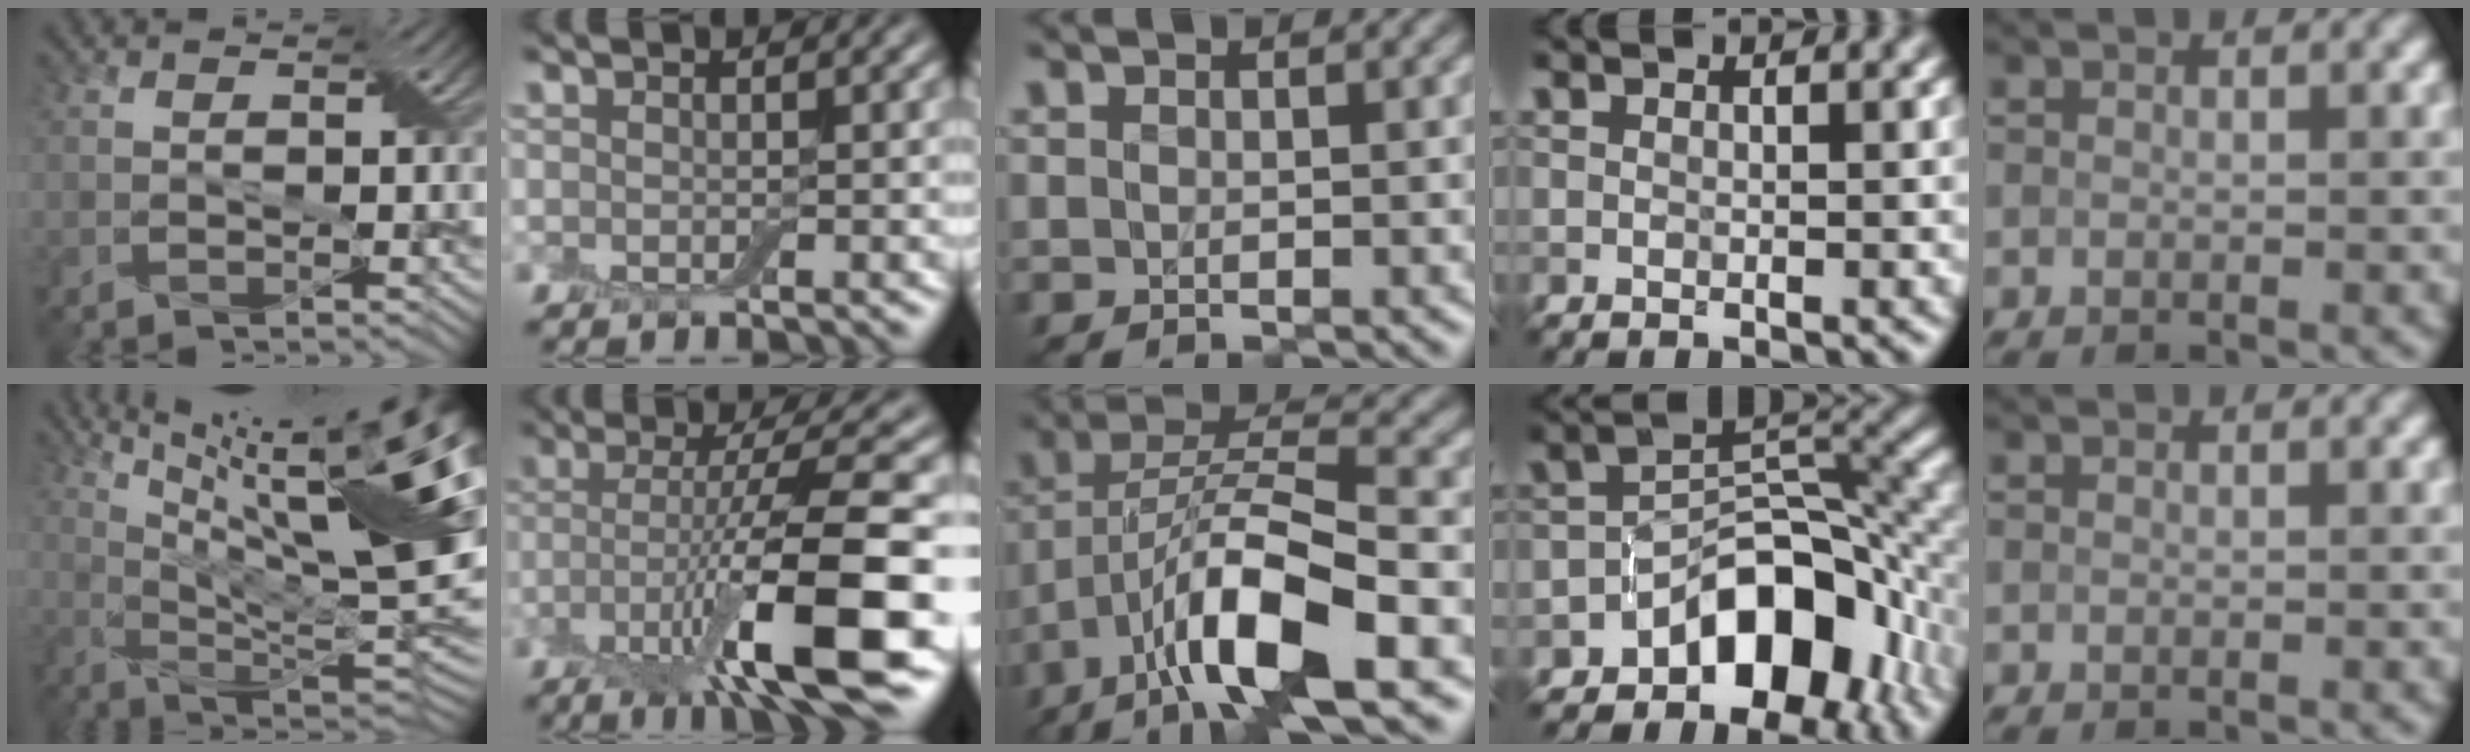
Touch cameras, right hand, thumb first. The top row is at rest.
{"thumb": {"total": 22.2, "force": [9.8, 5.8, 19.1], "torque": [-0.276, 0.041, 0.157]}, "index": {"total": 10.8, "force": [-3.5, 1.9, 10.0], "torque": [-0.162, 0.001, -0.062]}, "middle": {"total": 10.4, "force": [-5.2, 2.7, 8.6], "torque": [-0.154, 0.014, -0.099]}, "ring": {"total": 8.8, "force": [-4.7, 5.1, 5.5], "torque": [-0.056, 0.005, -0.078]}}